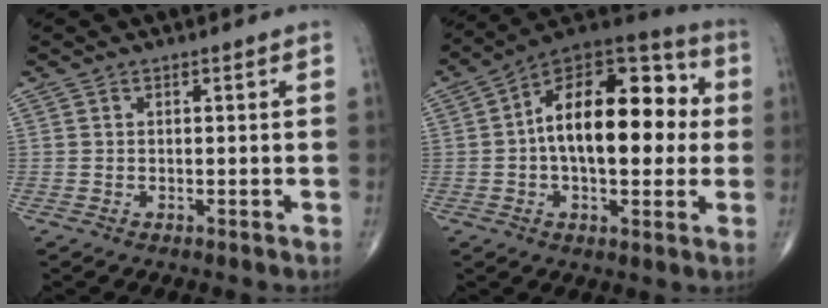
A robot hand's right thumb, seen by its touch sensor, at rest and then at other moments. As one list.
[{"total": 21.5, "force": [1.4, 11.2, 18.3], "torque": [-0.258, 0.036, 0.011]}]